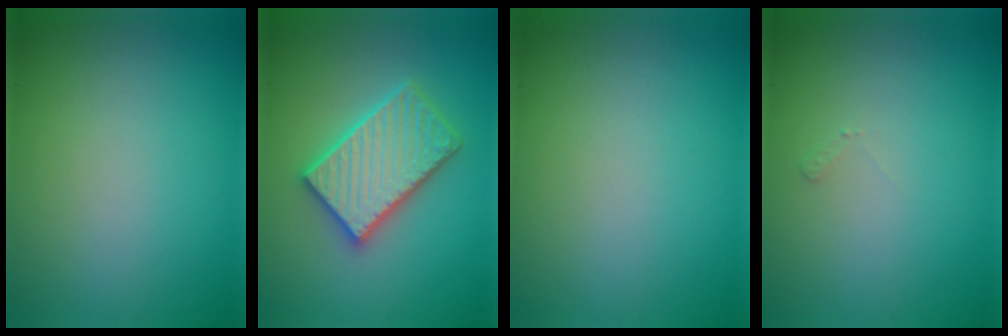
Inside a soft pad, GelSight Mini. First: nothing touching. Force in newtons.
{"total": 5.6, "press": 5.5, "slide": 0.8}
{"total": 0.0}
{"total": 0.5, "press": 0.5, "slide": 0.2}